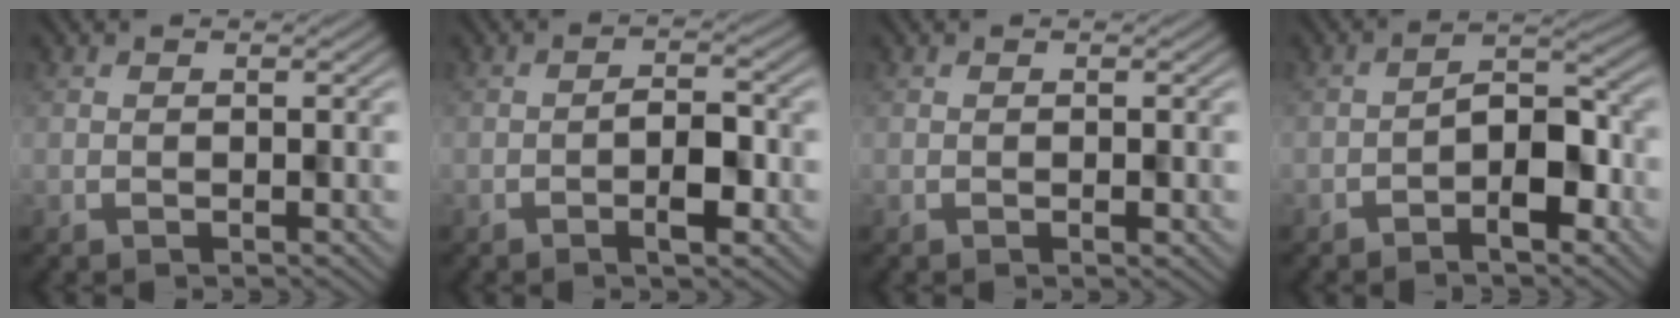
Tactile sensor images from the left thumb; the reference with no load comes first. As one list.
[{"total": 3.0, "force": [-1.2, 0.9, 2.6], "torque": [-0.039, 0.008, -0.023]}, {"total": 0.9, "force": [-0.2, 0.2, 0.8], "torque": [-0.013, 0.001, -0.002]}, {"total": 5.1, "force": [-2.5, 2.4, 3.8], "torque": [-0.041, 0.019, -0.046]}]